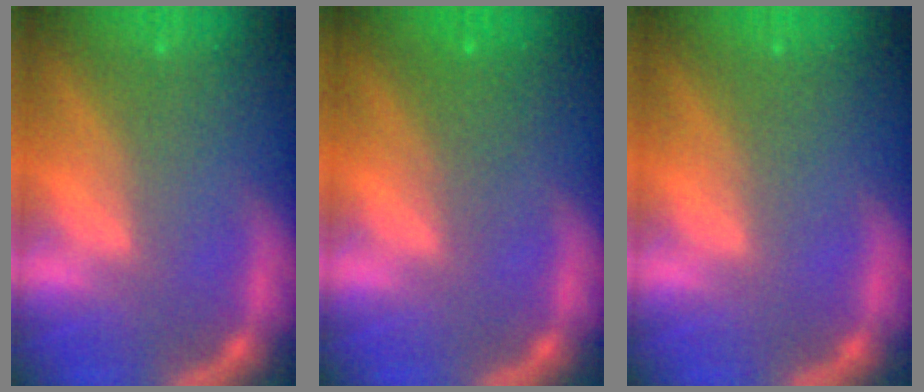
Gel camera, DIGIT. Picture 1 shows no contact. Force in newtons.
{"total": 2.0}
{"total": 0.0}